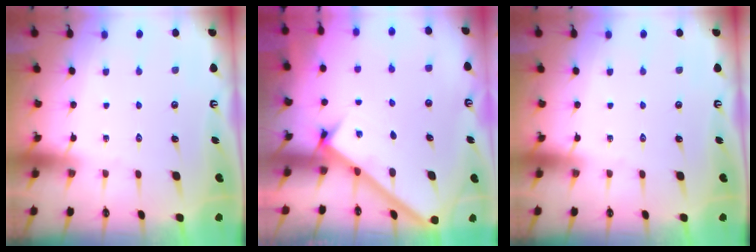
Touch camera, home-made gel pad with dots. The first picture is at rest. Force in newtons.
{"total": 2.4, "press": 2.4, "slide": 0.3}
{"total": 0.0}